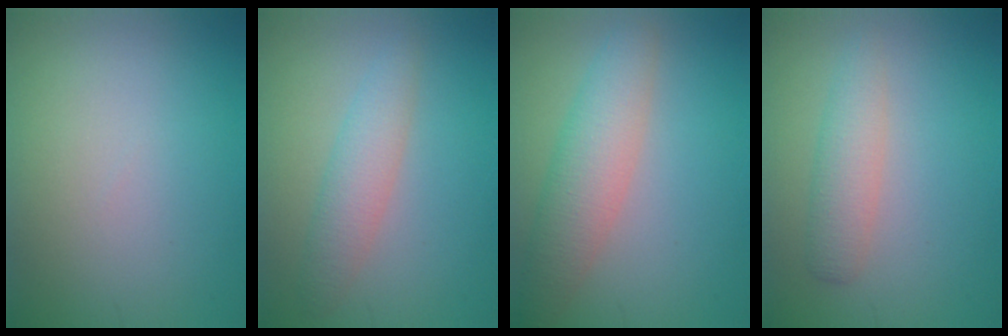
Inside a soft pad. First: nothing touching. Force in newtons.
{"total": 2.9, "press": 2.9, "slide": 0.1}
{"total": 4.5, "press": 4.5, "slide": 0.2}
{"total": 2.6, "press": 2.6, "slide": 0.0}